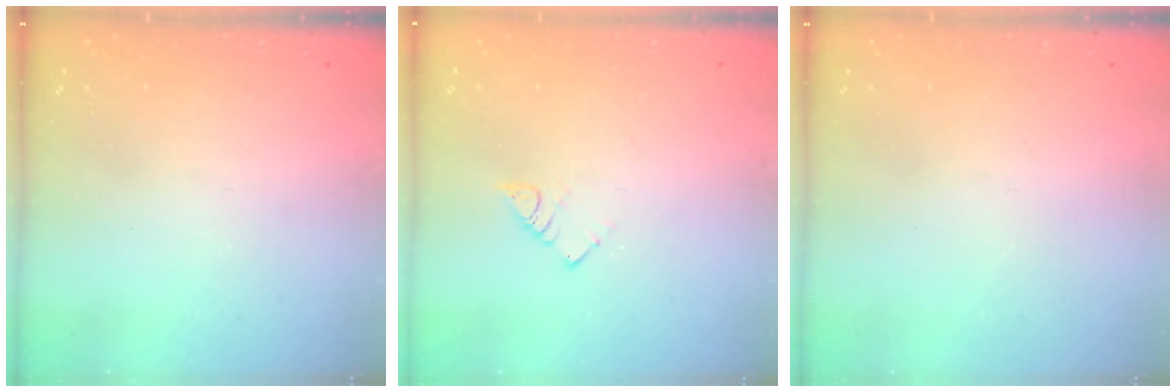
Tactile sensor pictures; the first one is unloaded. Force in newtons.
{"total": 2.9, "press": 2.9, "slide": 0.5}
{"total": 1.6, "press": 1.6, "slide": 0.1}